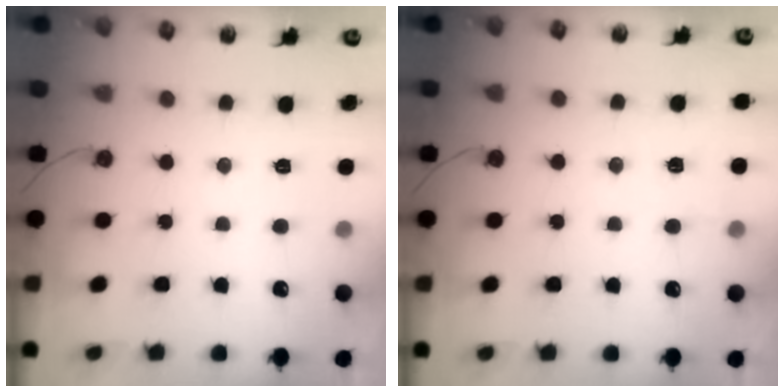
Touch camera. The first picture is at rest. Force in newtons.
{"total": 4.5, "press": 4.1, "slide": 1.8}